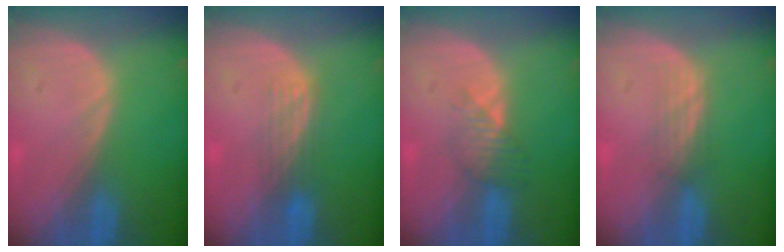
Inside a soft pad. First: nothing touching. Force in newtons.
{"total": 3.0, "press": 2.7, "slide": 1.3}
{"total": 3.6, "press": 3.2, "slide": 1.6}
{"total": 2.1, "press": 2.1, "slide": 0.3}